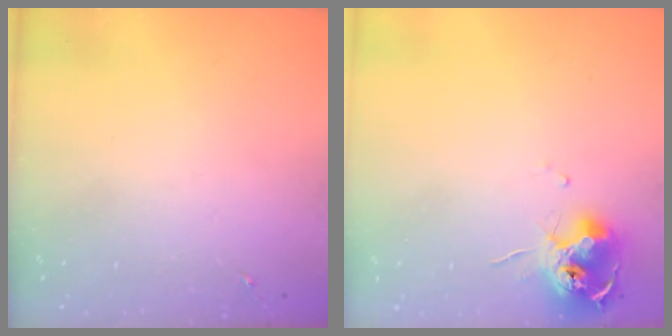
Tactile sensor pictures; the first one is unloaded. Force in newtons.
{"total": 11.5, "press": 11.4, "slide": 0.6}